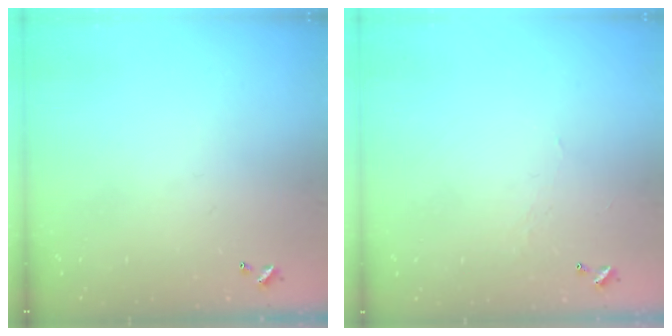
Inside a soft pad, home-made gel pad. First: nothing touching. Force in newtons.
{"total": 1.7, "press": 1.7, "slide": 0.4}